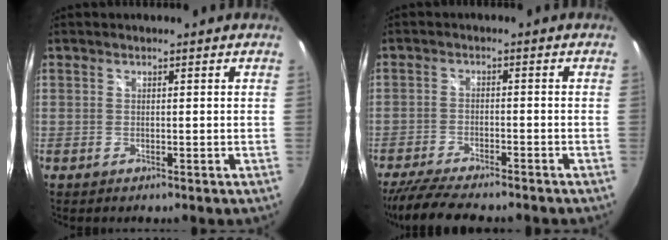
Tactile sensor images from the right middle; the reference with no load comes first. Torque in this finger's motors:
{"motor_torque": [1.12, -1.02, 0.19, 0.13]}